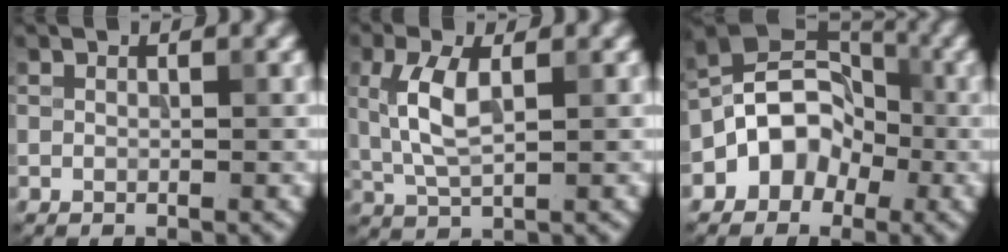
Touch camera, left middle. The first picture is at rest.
{"total": 4.3, "force": [0.6, 1.8, 3.9], "torque": [-0.090, 0.005, 0.014]}
{"total": 6.0, "force": [-2.2, 4.7, 3.0], "torque": [-0.019, 0.017, -0.057]}